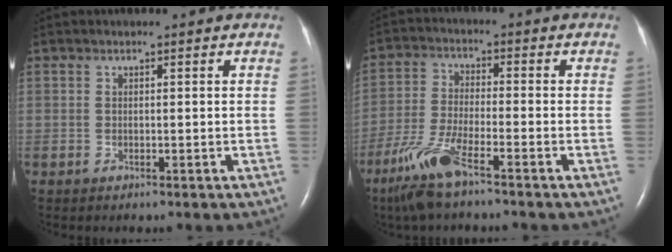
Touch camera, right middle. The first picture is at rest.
{"total": 8.6, "force": [-5.9, 0.8, 6.3], "torque": [-0.145, -0.022, -0.120]}